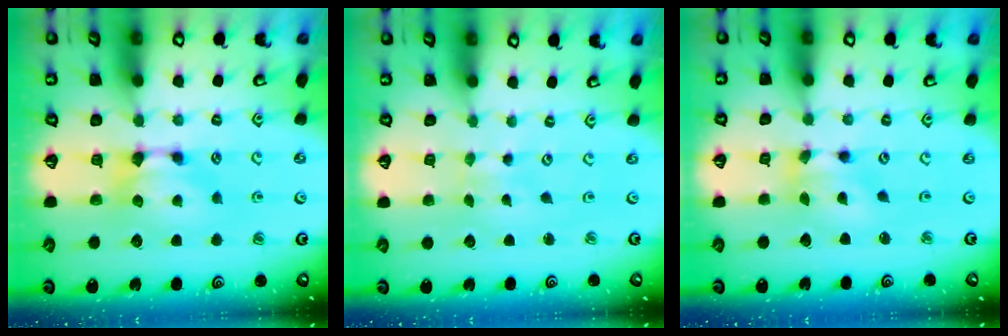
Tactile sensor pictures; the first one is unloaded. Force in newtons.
{"total": 4.3, "press": 4.3, "slide": 0.2}
{"total": 3.3, "press": 2.9, "slide": 1.5}